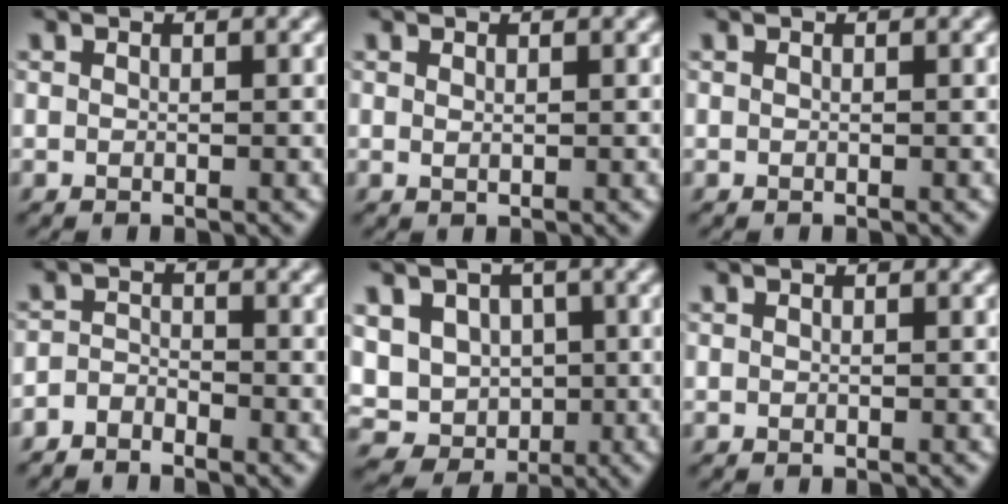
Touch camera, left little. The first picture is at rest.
{"total": 0.0}
{"total": 0.0}
{"total": 2.0, "force": [-1.9, 0.6, 0.3], "torque": [-0.009, 0.003, -0.045]}
{"total": 8.6, "force": [-0.4, 7.8, 3.5], "torque": [-0.057, 0.014, -0.028]}
{"total": 0.0}